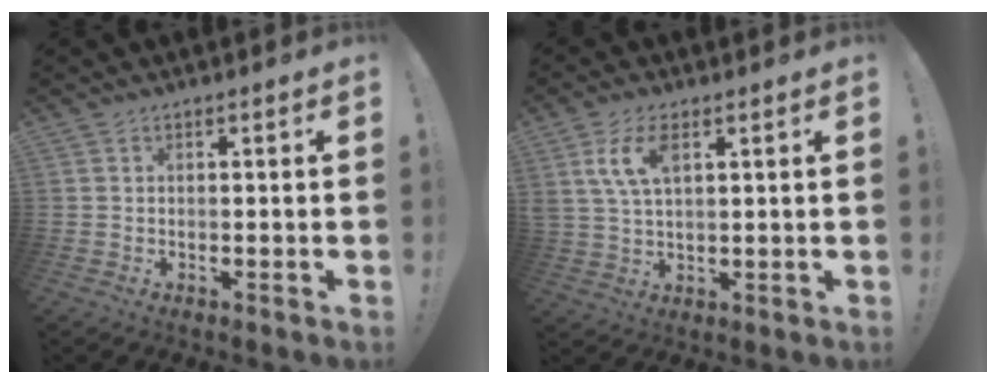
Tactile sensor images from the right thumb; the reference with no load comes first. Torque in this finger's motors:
{"motor_torque": [1.43, 2.48, 0.89, 0.08, 0.13]}